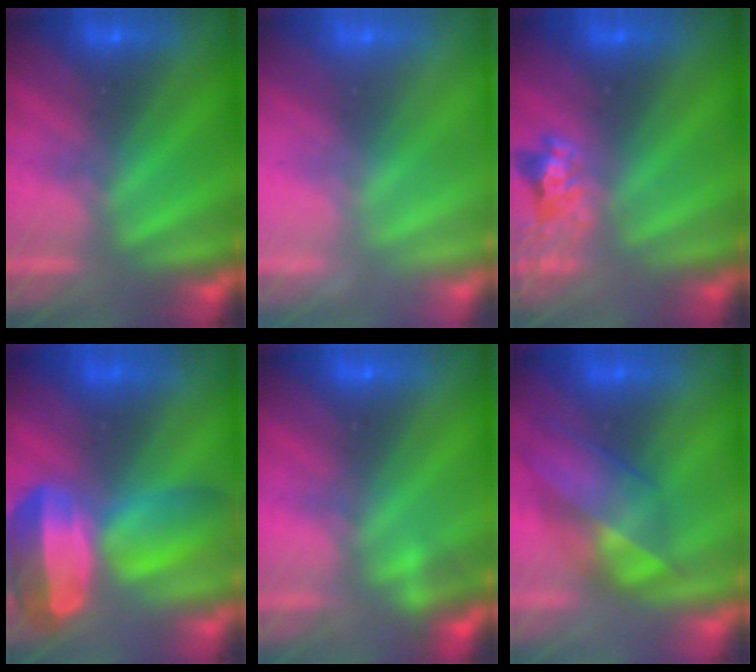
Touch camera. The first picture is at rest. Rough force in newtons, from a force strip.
{"total": 2.4}
{"total": 2.4}
{"total": 7.4}
{"total": 2.2}
{"total": 4.3}